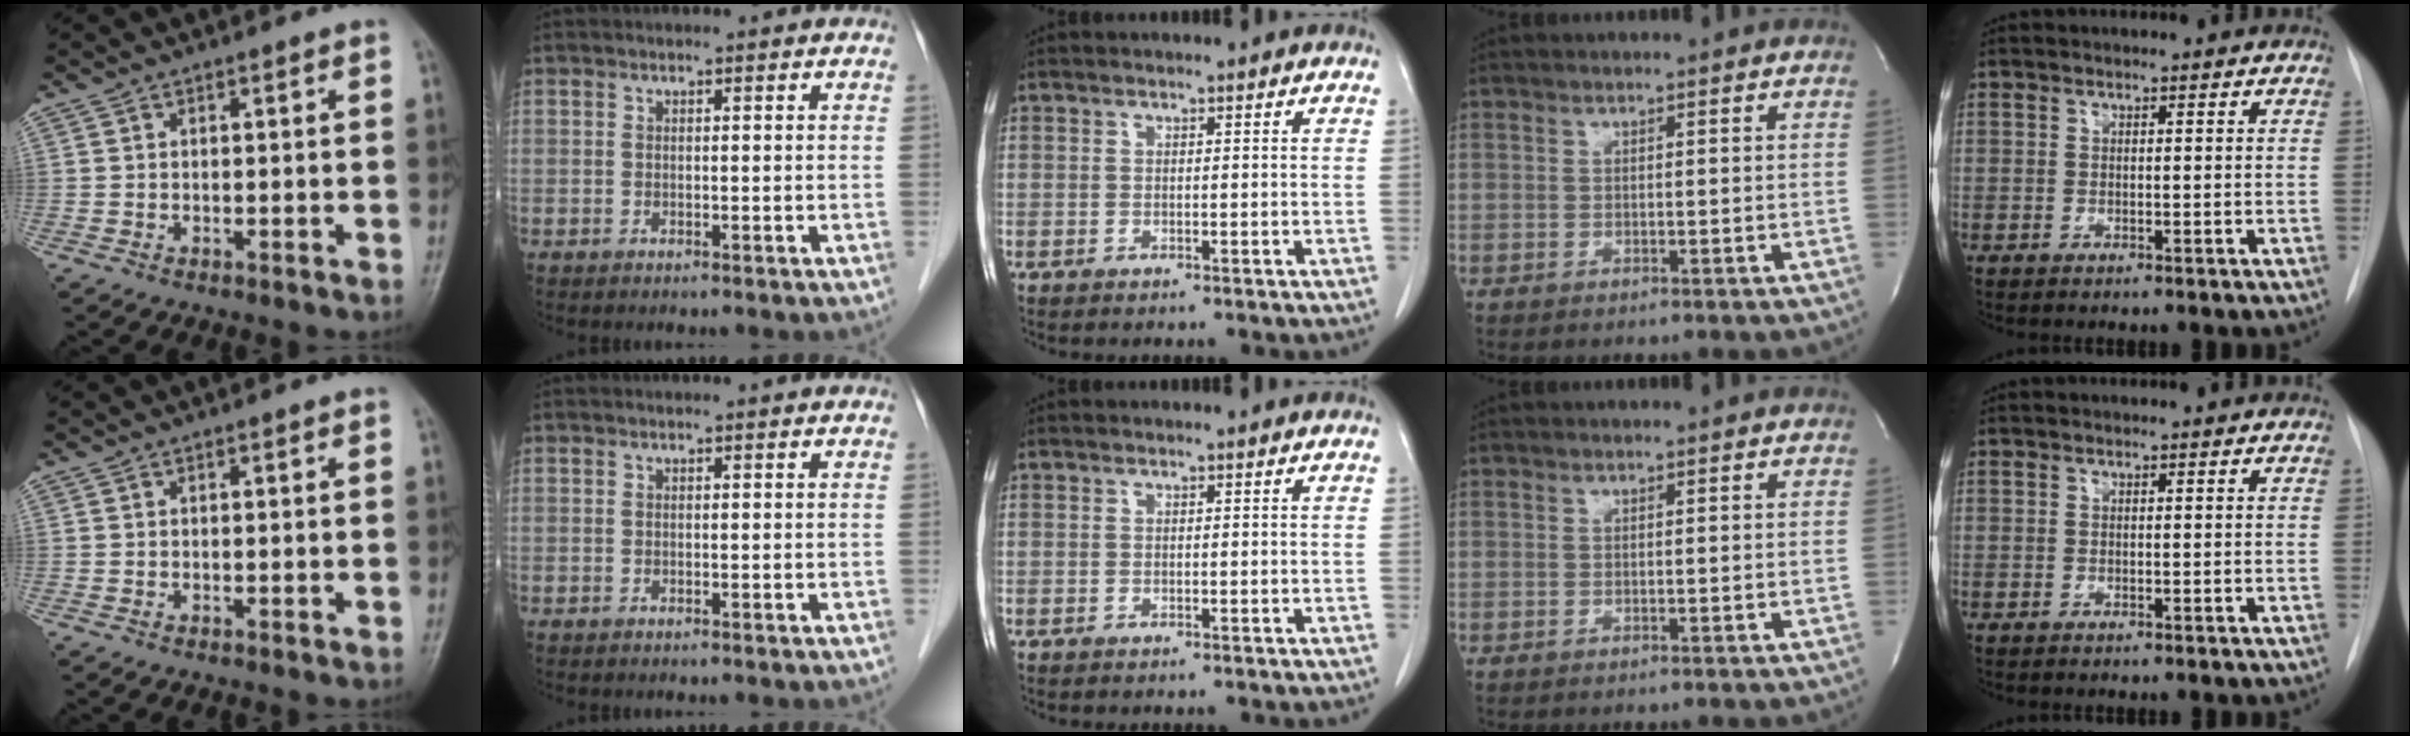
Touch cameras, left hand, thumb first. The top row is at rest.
{}